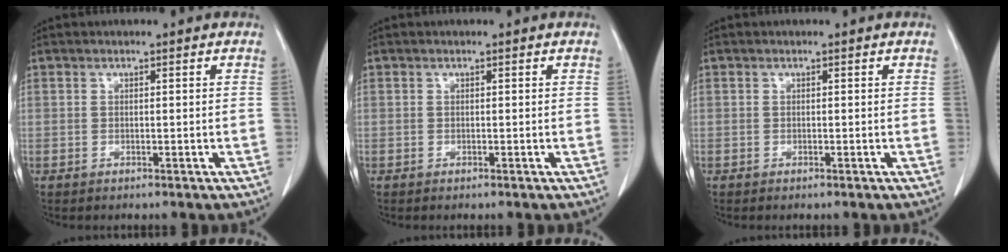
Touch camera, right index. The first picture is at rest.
{"total": 0.0}
{"total": 0.0}